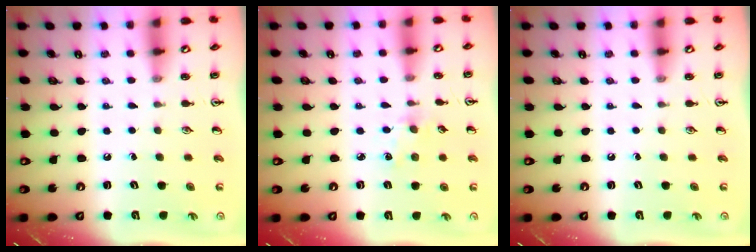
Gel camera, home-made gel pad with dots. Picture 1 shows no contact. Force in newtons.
{"total": 2.9, "press": 2.9, "slide": 0.5}
{"total": 0.0}